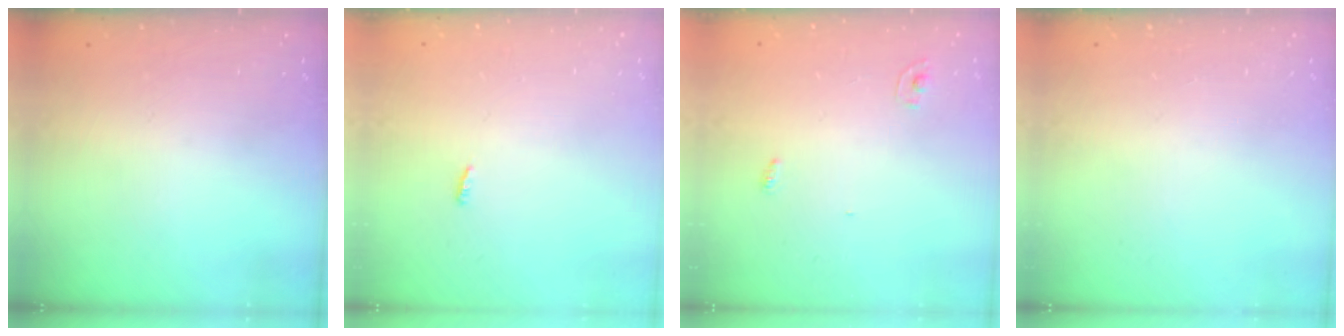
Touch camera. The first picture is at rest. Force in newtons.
{"total": 2.8, "press": 2.7, "slide": 0.8}
{"total": 2.8, "press": 2.8, "slide": 0.1}
{"total": 0.0}